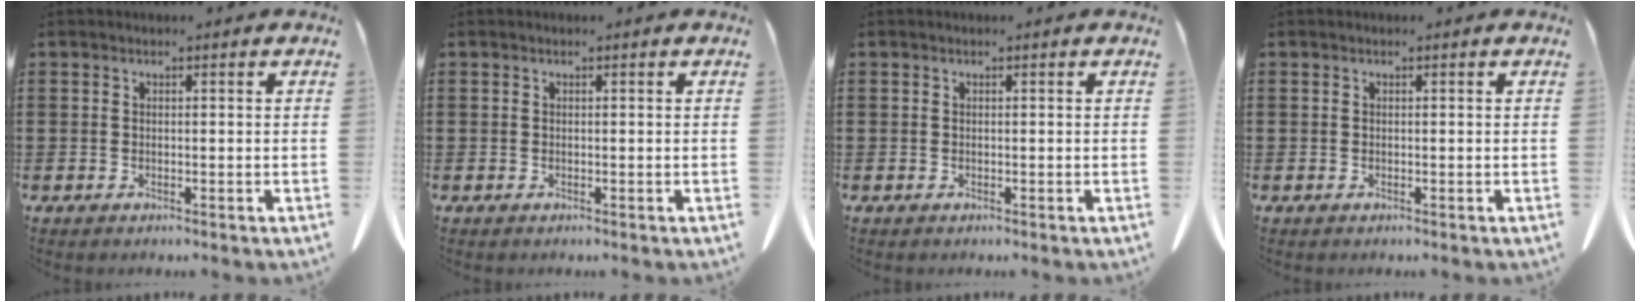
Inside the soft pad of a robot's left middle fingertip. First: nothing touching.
{"total": 0.0}
{"total": 0.0}
{"total": 0.0}